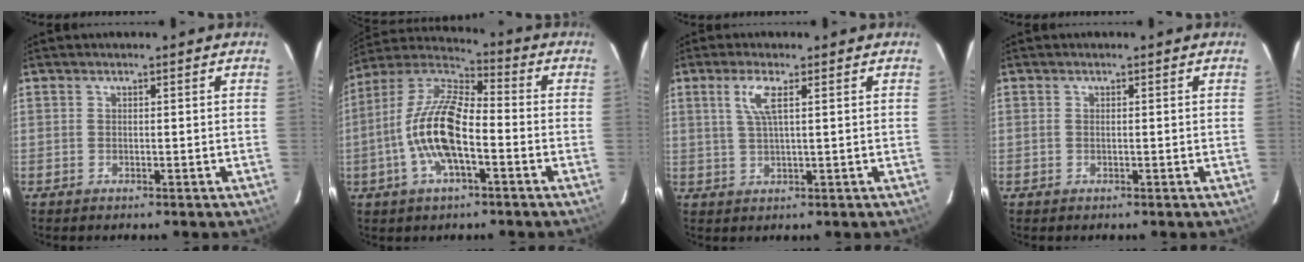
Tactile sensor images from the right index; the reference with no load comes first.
{"total": 14.8, "force": [-4.2, 5.5, 13.1], "torque": [-0.263, 0.003, -0.085]}
{"total": 4.2, "force": [1.6, 0.2, 3.8], "torque": [-0.080, 0.001, 0.034]}
{"total": 0.0}